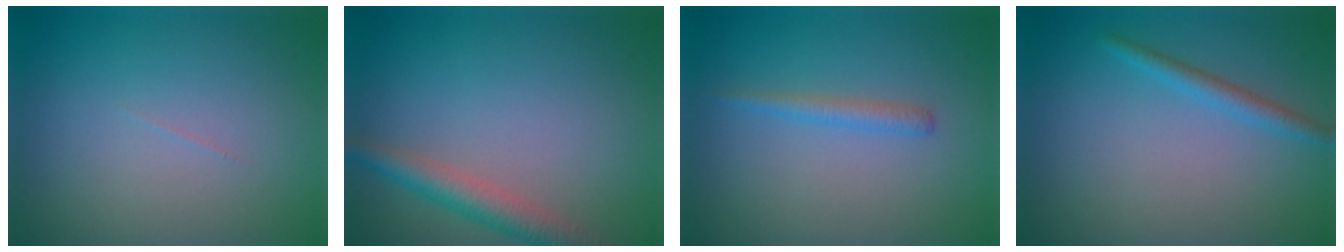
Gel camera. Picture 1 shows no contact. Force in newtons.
{"total": 3.5, "press": 3.5, "slide": 0.1}
{"total": 1.3, "press": 1.3, "slide": 0.1}
{"total": 1.8, "press": 1.8, "slide": 0.1}